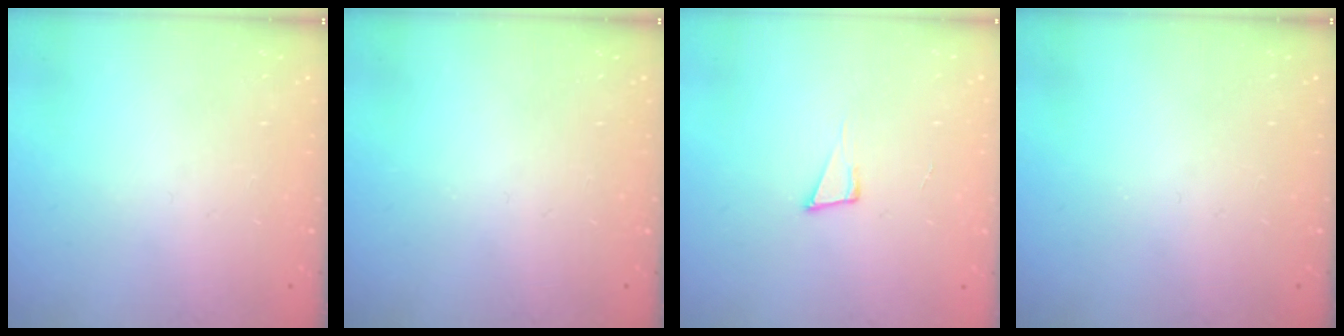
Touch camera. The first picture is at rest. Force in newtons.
{"total": 0.0}
{"total": 5.7, "press": 4.5, "slide": 3.4}
{"total": 0.0}